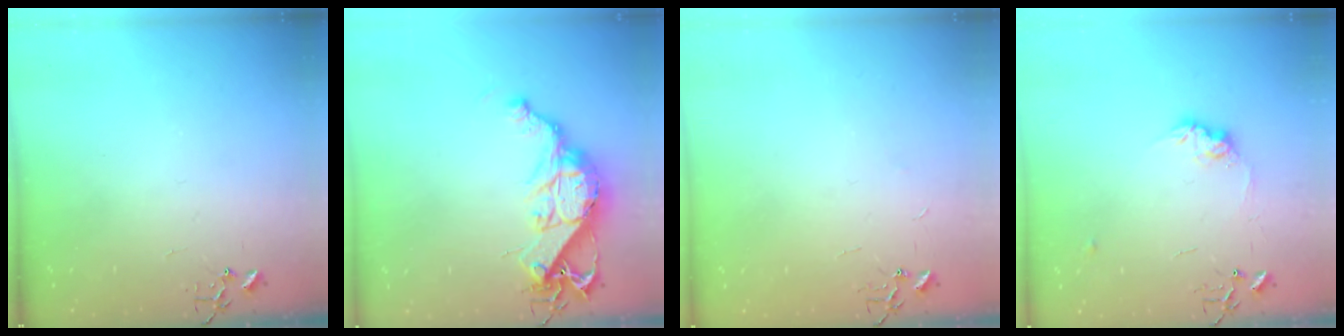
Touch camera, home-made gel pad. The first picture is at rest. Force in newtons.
{"total": 14.9, "press": 14.8, "slide": 1.0}
{"total": 2.4, "press": 2.4, "slide": 0.3}
{"total": 9.4, "press": 9.3, "slide": 0.5}